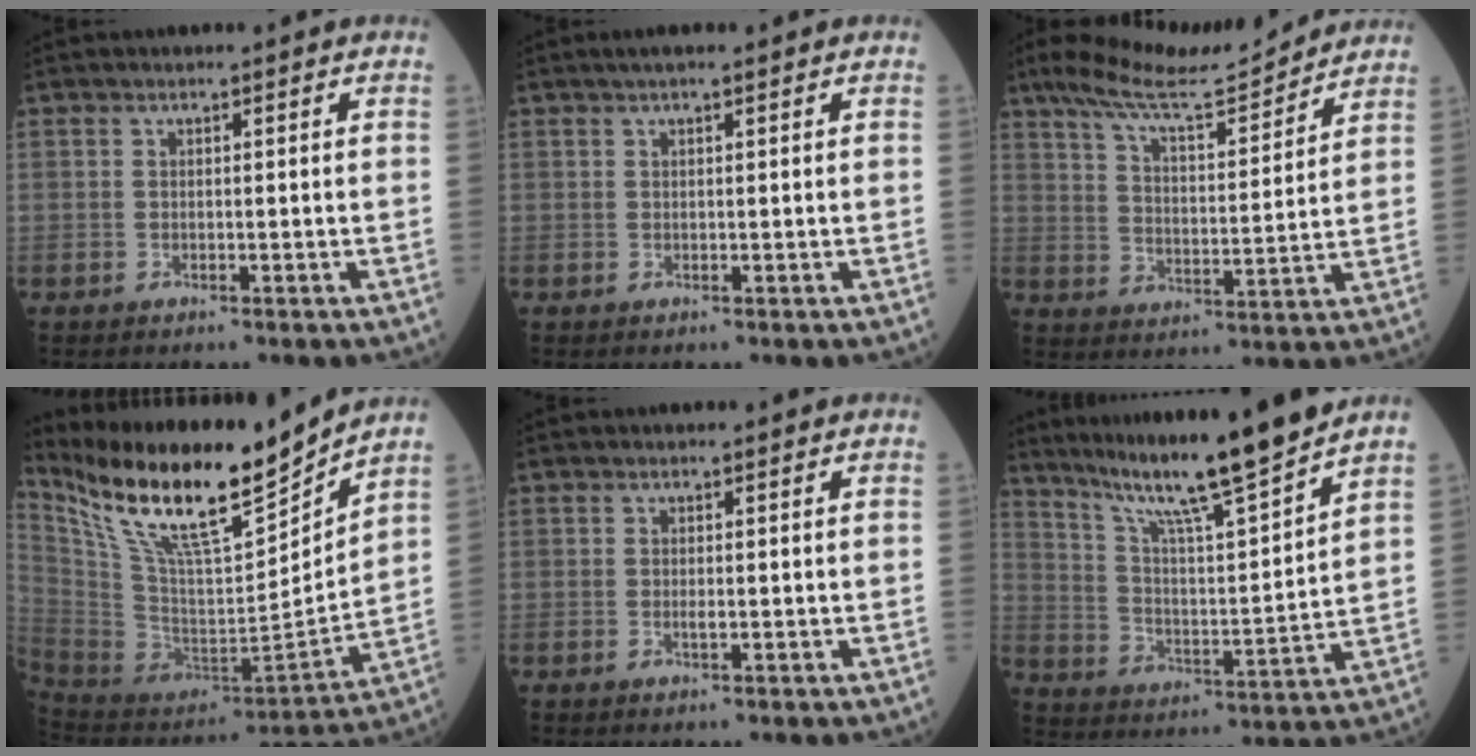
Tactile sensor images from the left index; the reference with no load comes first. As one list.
[{"total": 2.4, "force": [1.8, 0.2, 1.6], "torque": [-0.026, 0.018, 0.027]}, {"total": 13.2, "force": [12.2, 0.8, 5.0], "torque": [-0.092, 0.011, 0.196]}, {"total": 20.3, "force": [16.1, 2.7, 12.1], "torque": [-0.218, -0.011, 0.300]}, {"total": 0.6, "force": [0.0, 0.1, 0.6], "torque": [-0.014, -0.002, 0.000]}, {"total": 15.8, "force": [13.3, -1.5, 8.5], "torque": [-0.144, -0.013, 0.222]}]